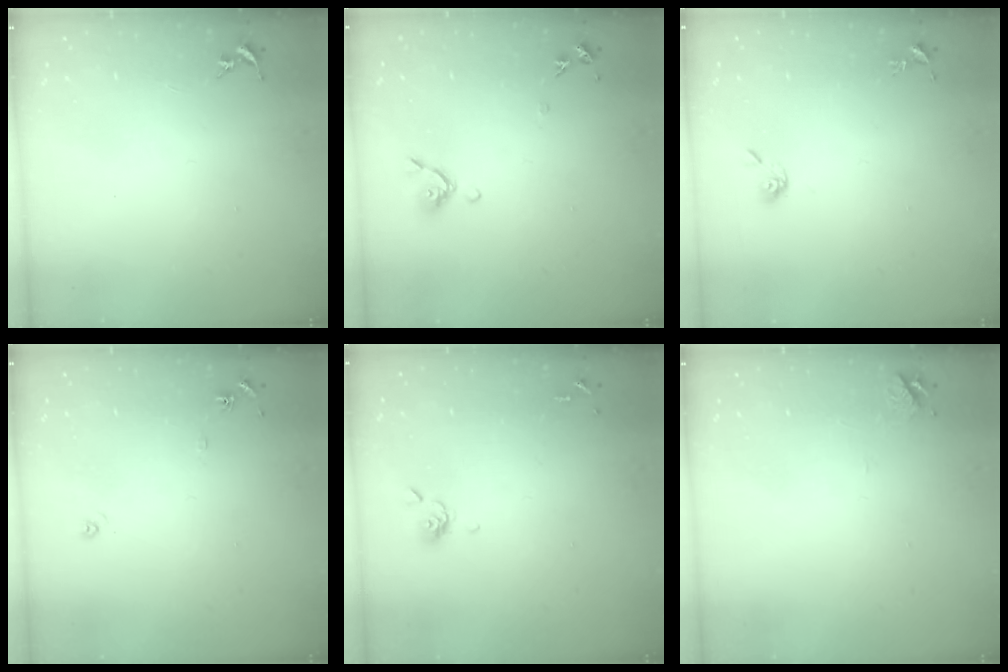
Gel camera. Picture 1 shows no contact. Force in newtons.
{"total": 7.9, "press": 7.8, "slide": 1.5}
{"total": 5.2, "press": 5.1, "slide": 0.6}
{"total": 5.8, "press": 5.8, "slide": 0.6}
{"total": 5.6, "press": 5.5, "slide": 1.4}
{"total": 4.9, "press": 4.9, "slide": 0.5}